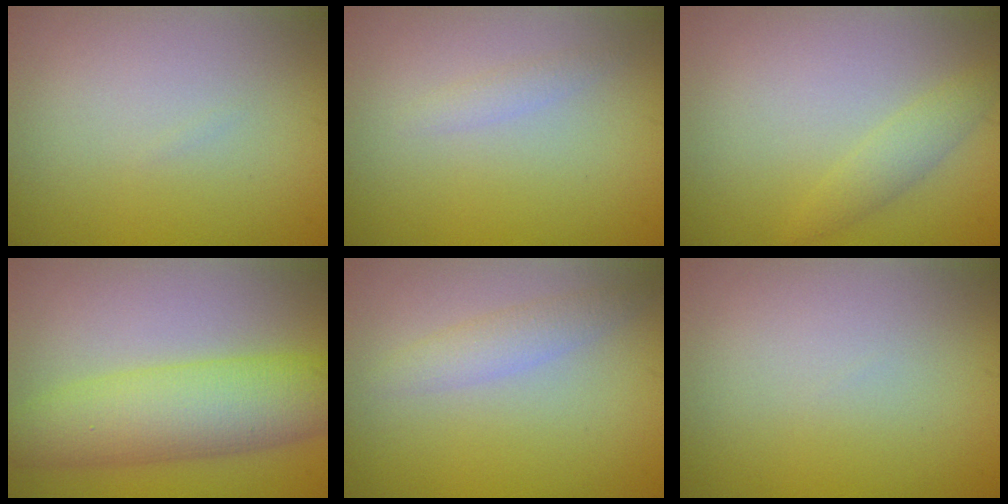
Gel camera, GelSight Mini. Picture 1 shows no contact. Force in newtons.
{"total": 0.9, "press": 0.9, "slide": 0.1}
{"total": 1.8, "press": 1.8, "slide": 0.1}
{"total": 7.2, "press": 7.2, "slide": 0.2}
{"total": 2.0, "press": 2.0, "slide": 0.1}
{"total": 0.0}